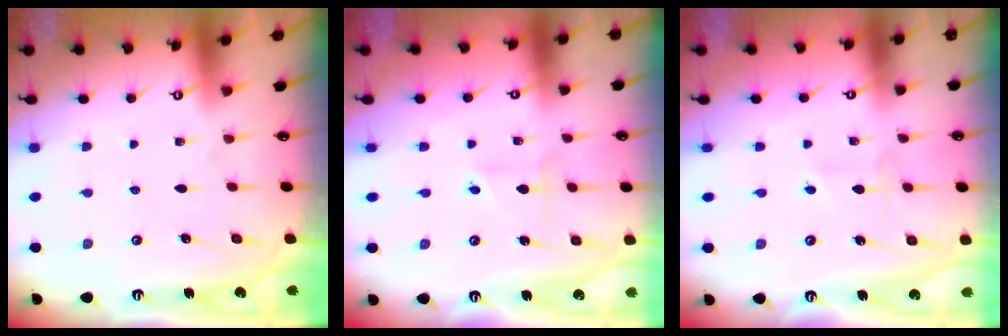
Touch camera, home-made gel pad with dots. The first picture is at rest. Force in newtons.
{"total": 2.3, "press": 2.3, "slide": 0.4}
{"total": 1.6, "press": 1.5, "slide": 0.7}